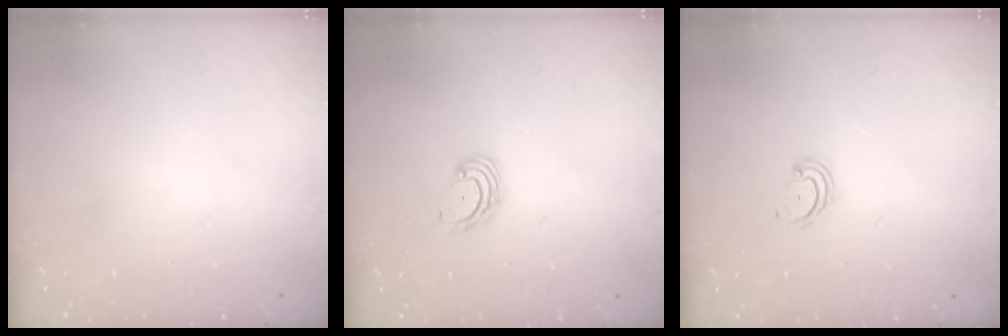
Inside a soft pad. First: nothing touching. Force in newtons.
{"total": 2.8, "press": 2.8, "slide": 0.3}
{"total": 2.8, "press": 2.8, "slide": 0.3}